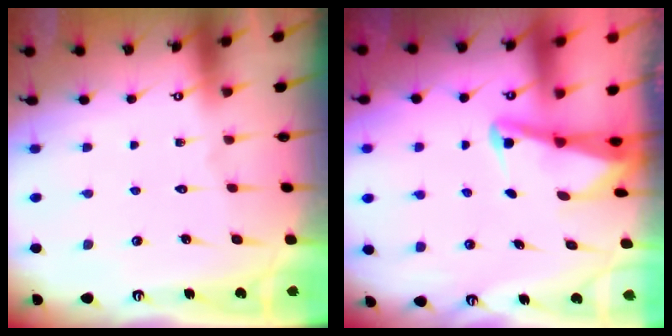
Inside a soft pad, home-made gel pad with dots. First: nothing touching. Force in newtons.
{"total": 2.7, "press": 2.6, "slide": 0.6}